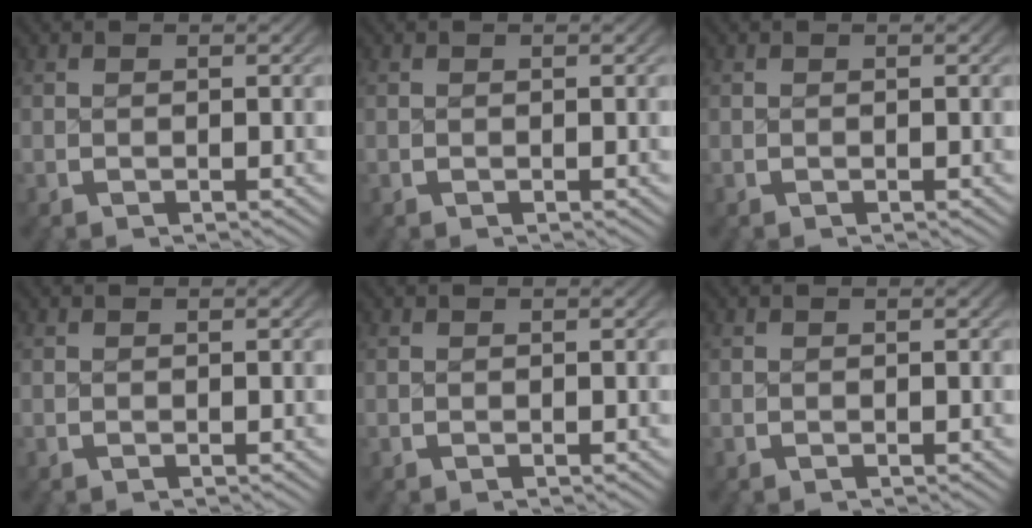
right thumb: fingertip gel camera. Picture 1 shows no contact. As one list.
[{"total": 0.0}, {"total": 0.0}, {"total": 0.0}, {"total": 0.0}, {"total": 0.0}]